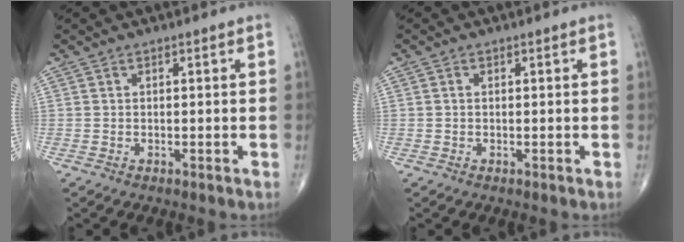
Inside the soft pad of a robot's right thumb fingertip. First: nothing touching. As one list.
[{"total": 0.5, "force": [0.1, 0.4, 0.3], "torque": [-0.007, 0.000, 0.001]}]